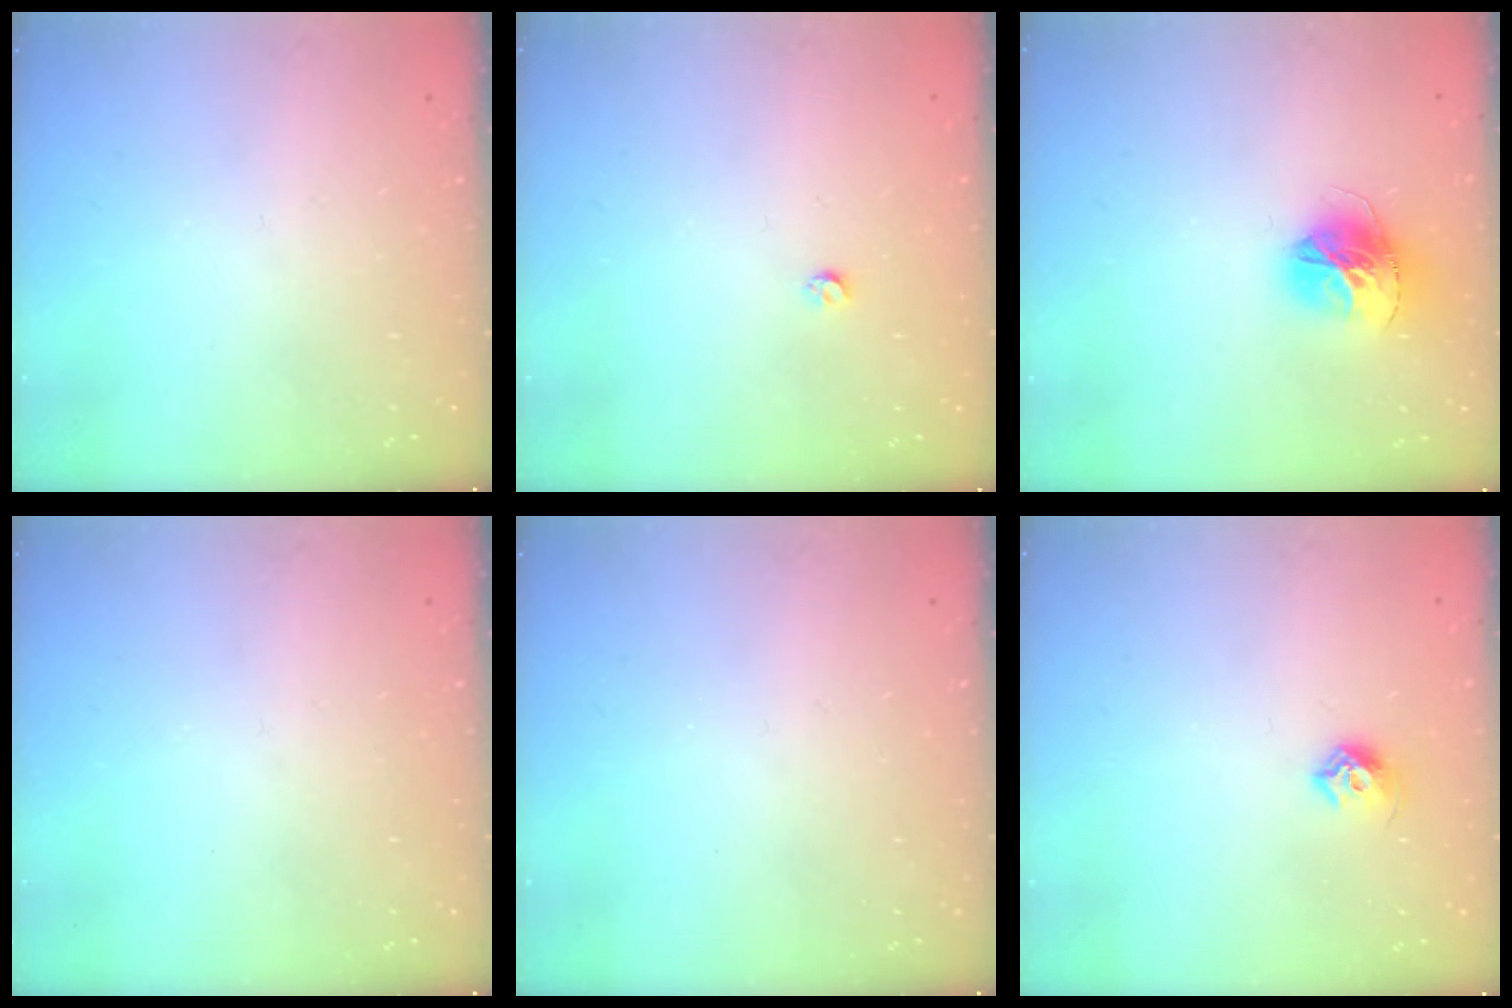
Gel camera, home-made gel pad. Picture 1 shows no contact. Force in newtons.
{"total": 3.0, "press": 3.0, "slide": 0.5}
{"total": 14.1, "press": 14.0, "slide": 1.5}
{"total": 0.0}
{"total": 0.0}
{"total": 6.8, "press": 6.7, "slide": 1.2}